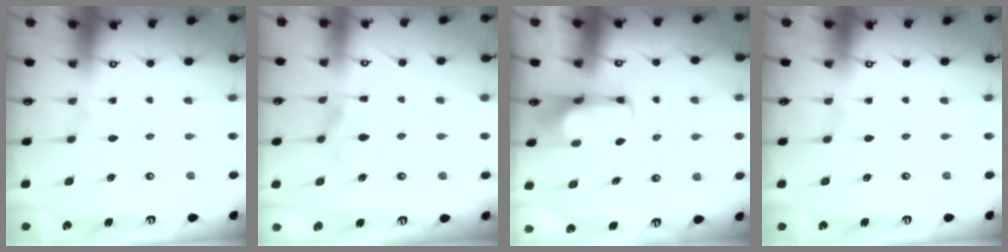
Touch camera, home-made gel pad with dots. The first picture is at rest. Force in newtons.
{"total": 1.3, "press": 1.2, "slide": 0.6}
{"total": 1.6, "press": 1.5, "slide": 0.6}
{"total": 0.0}